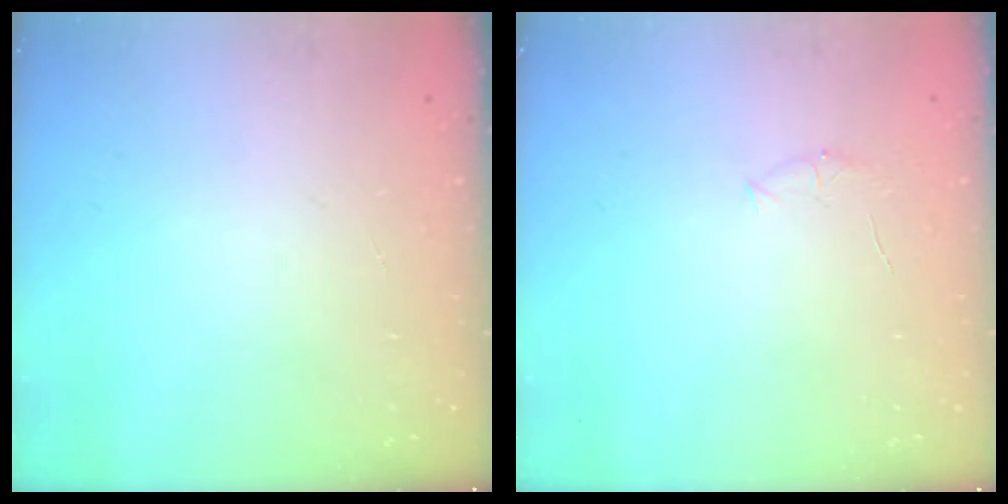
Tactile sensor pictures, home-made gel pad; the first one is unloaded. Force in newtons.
{"total": 4.2, "press": 4.0, "slide": 1.1}